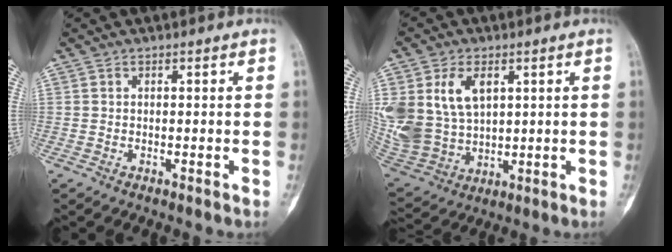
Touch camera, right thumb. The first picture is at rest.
{"total": 16.0, "force": [5.0, 10.9, 10.6], "torque": [-0.226, -0.015, 0.117]}